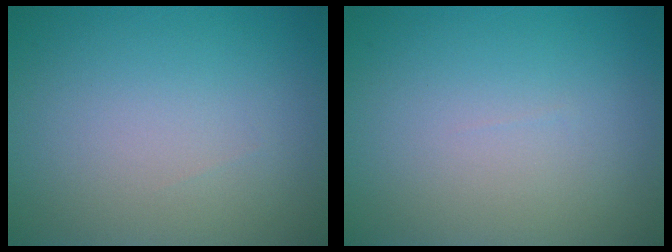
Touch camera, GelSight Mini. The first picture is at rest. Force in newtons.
{"total": 0.0}